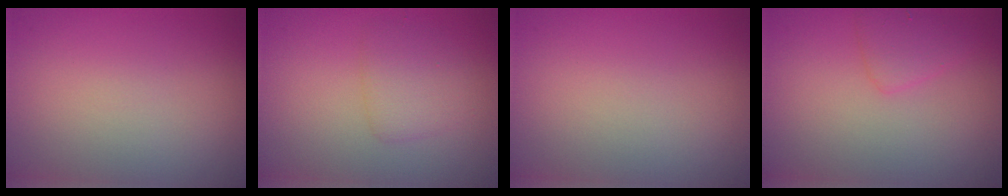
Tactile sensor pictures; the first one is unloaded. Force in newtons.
{"total": 2.3, "press": 2.3, "slide": 0.1}
{"total": 0.0}
{"total": 1.9, "press": 1.9, "slide": 0.1}